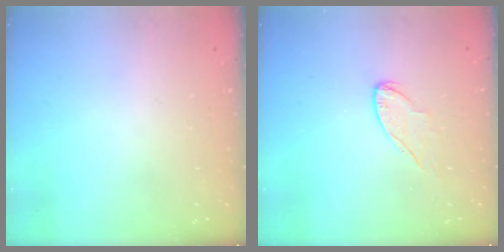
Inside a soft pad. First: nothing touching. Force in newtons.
{"total": 6.4, "press": 6.3, "slide": 0.6}